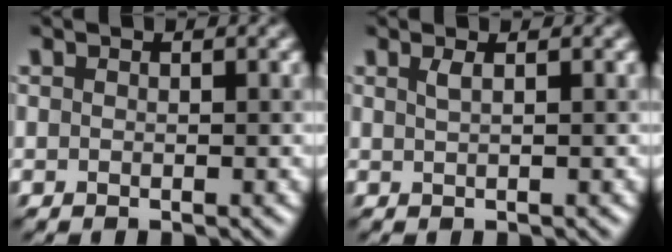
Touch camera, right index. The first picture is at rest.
{"total": 1.0, "force": [0.4, 0.5, 0.7], "torque": [-0.004, 0.010, 0.014]}